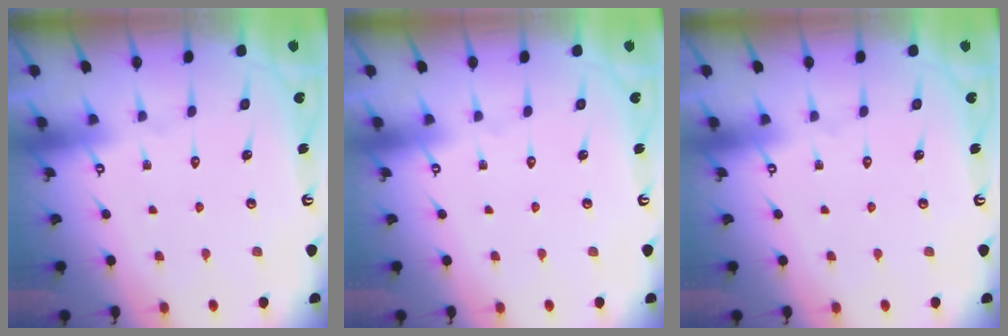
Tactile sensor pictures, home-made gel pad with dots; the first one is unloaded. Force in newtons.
{"total": 0.0}
{"total": 0.0}